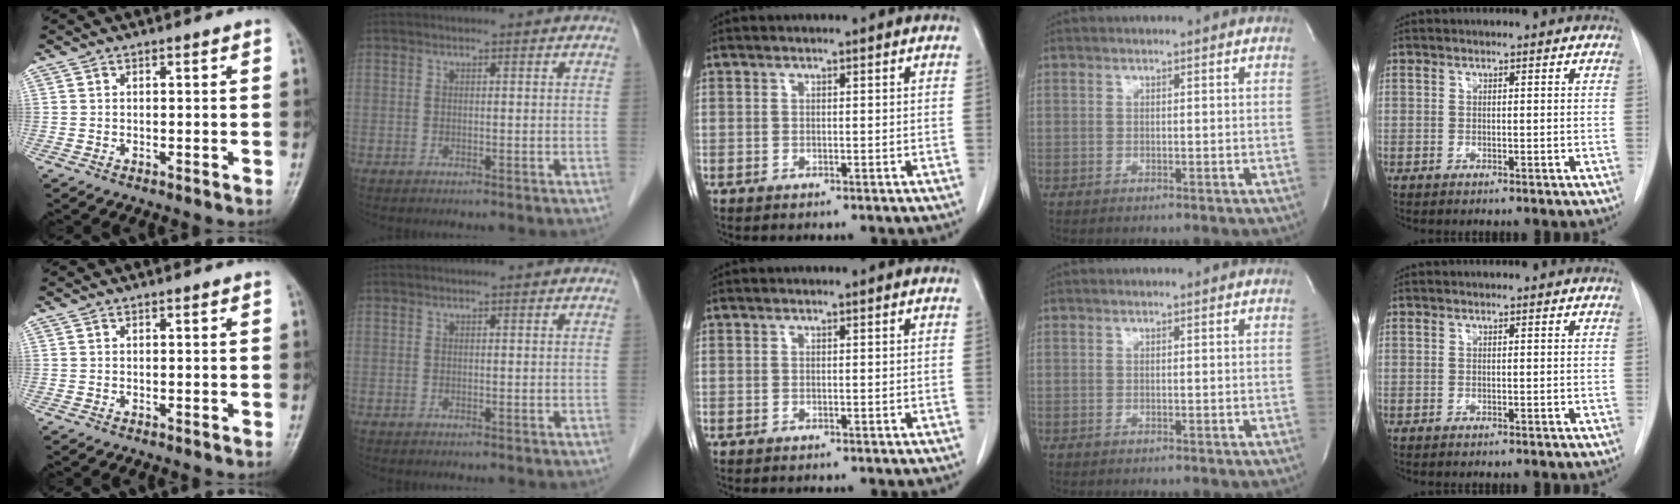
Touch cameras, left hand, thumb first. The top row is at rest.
{}